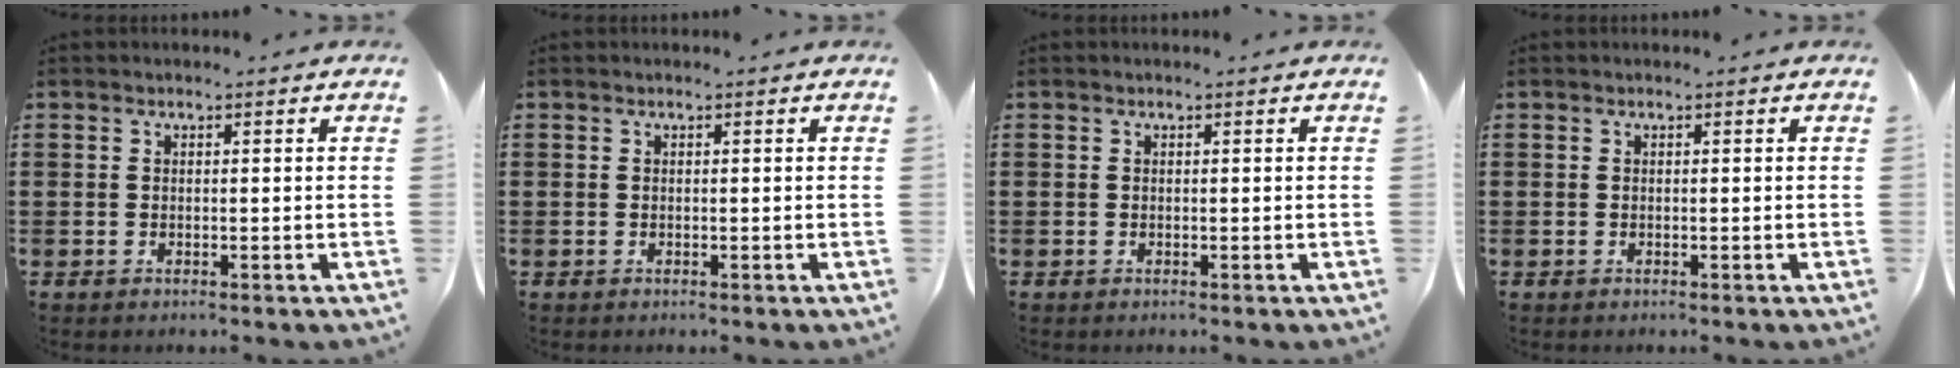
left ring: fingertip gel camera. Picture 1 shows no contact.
{"total": 0.0}
{"total": 0.0}
{"total": 0.0}